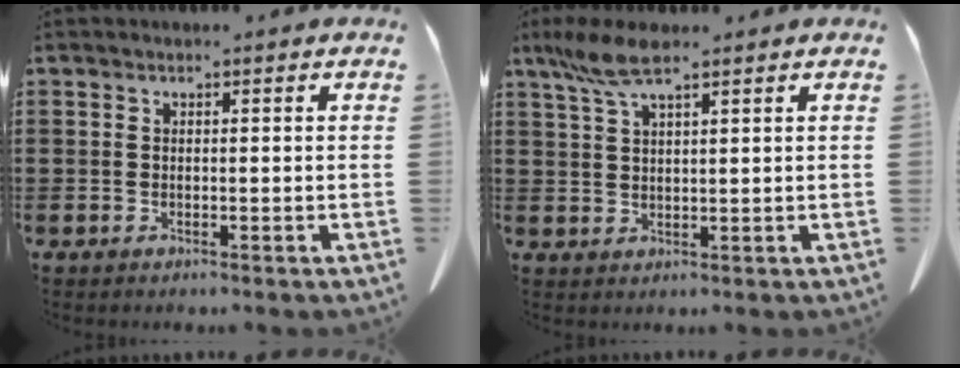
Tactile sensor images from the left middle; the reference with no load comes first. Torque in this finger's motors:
{"motor_torque": [0.57, -0.21, 0.39, 0.06]}